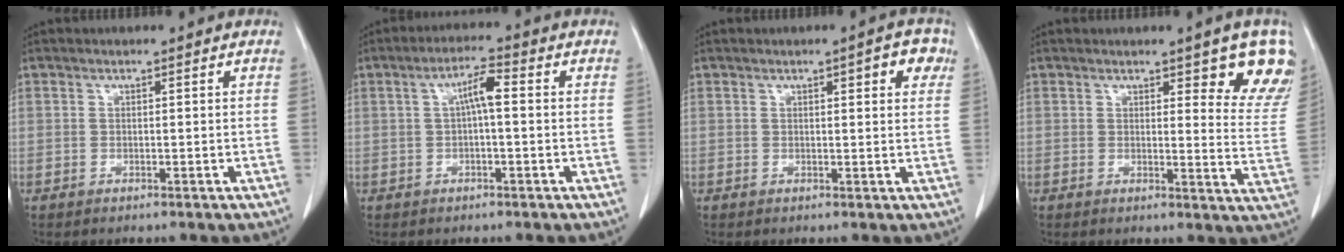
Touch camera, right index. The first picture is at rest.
{"total": 4.3, "force": [0.4, 0.7, 4.2], "torque": [-0.075, 0.013, 0.006]}
{"total": 3.8, "force": [1.7, 1.0, 3.2], "torque": [-0.038, 0.007, 0.018]}
{"total": 8.6, "force": [5.5, 2.0, 6.3], "torque": [-0.058, -0.023, 0.053]}